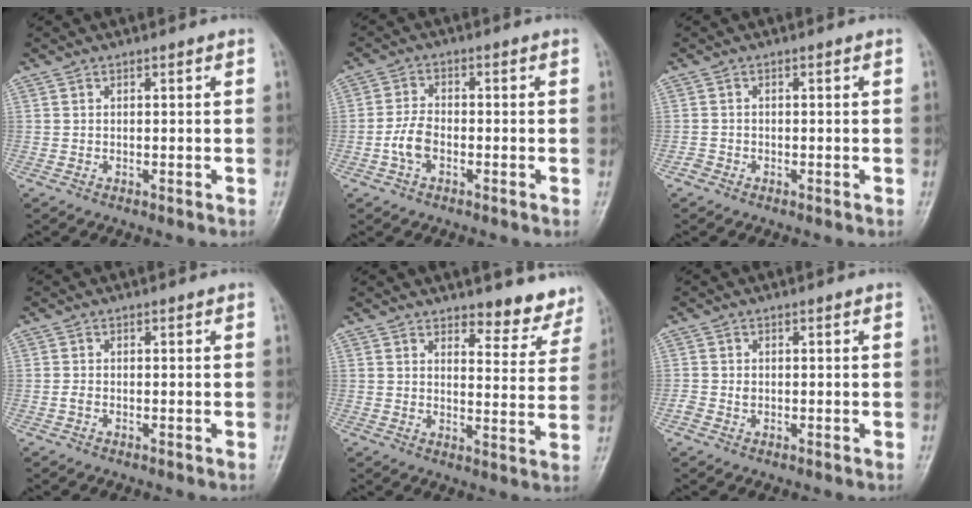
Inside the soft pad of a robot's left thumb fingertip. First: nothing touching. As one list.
[{"total": 4.4, "force": [-1.7, 2.5, 3.1], "torque": [-0.063, 0.013, -0.037]}, {"total": 1.1, "force": [-0.9, 0.7, 0.0], "torque": [0.002, 0.002, -0.024]}, {"total": 0.7, "force": [-0.4, 0.4, 0.5], "torque": [-0.009, 0.001, -0.009]}, {"total": 7.9, "force": [7.0, 2.9, 2.0], "torque": [0.011, -0.056, 0.077]}, {"total": 1.1, "force": [-0.4, 0.9, 0.6], "torque": [-0.002, 0.003, -0.006]}]